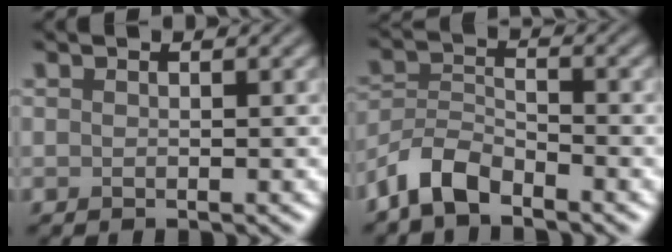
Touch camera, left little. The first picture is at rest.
{"total": 4.1, "force": [-3.3, 1.5, 1.9], "torque": [-0.035, 0.003, -0.077]}